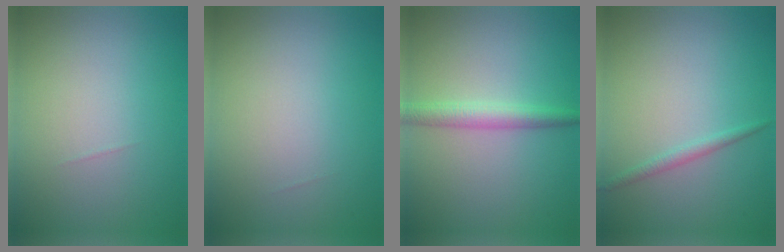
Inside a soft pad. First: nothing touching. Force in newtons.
{"total": 0.0}
{"total": 2.7, "press": 2.7, "slide": 0.1}
{"total": 1.1, "press": 1.1, "slide": 0.0}